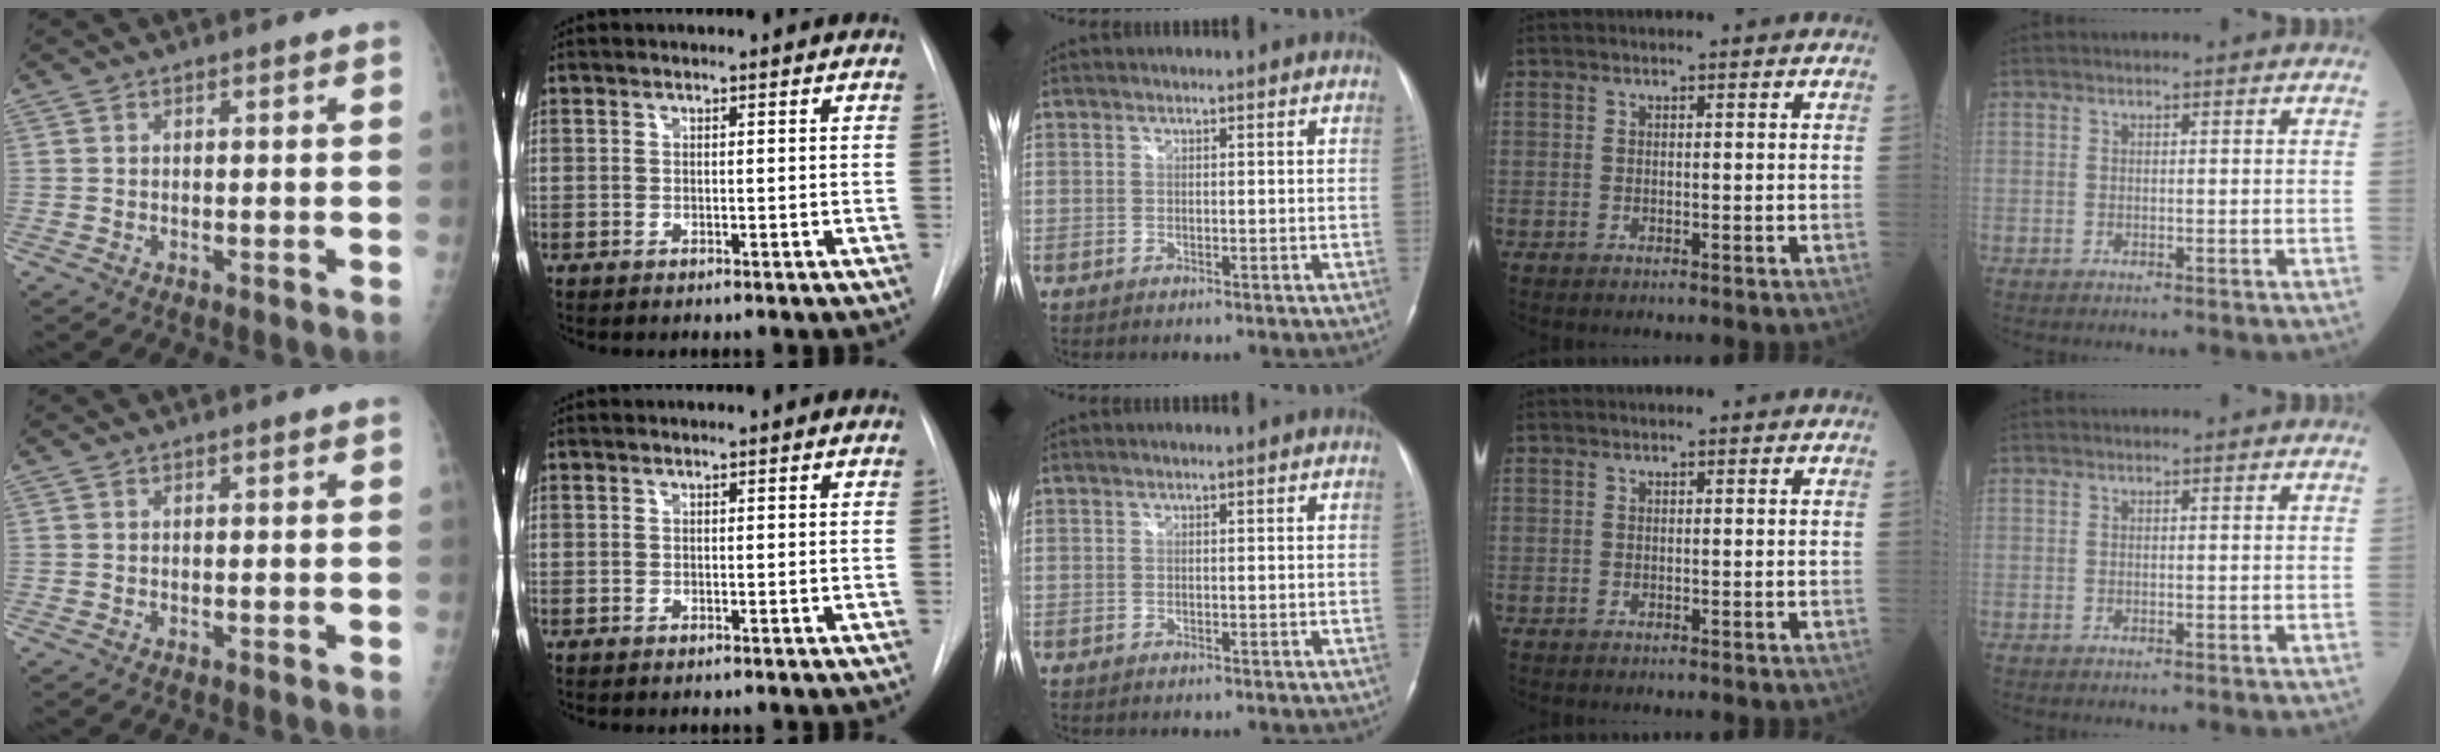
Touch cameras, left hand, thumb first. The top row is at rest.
{}